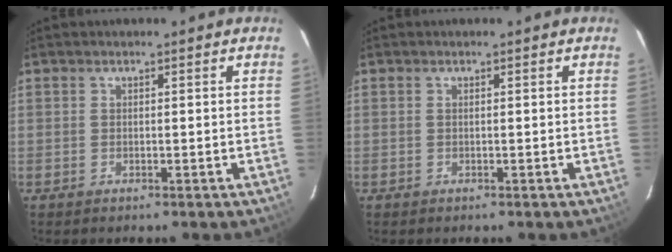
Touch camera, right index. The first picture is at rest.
{"total": 0.0}